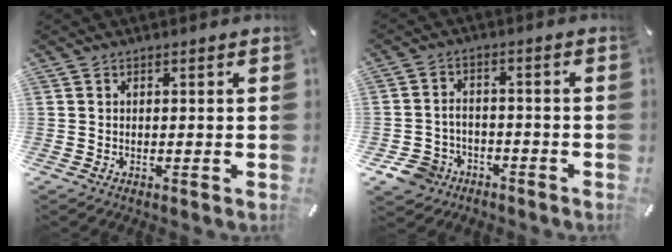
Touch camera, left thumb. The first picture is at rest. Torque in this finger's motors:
{"motor_torque": [0.05, 1.13, 0.36, 0.21, 0.01]}